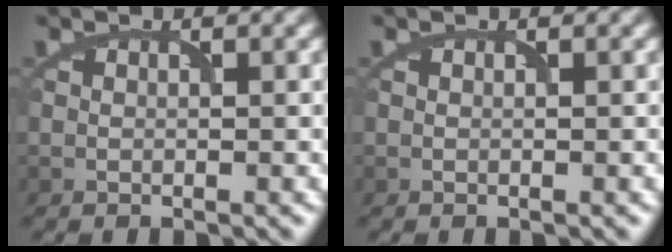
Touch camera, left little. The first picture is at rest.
{"total": 0.0}